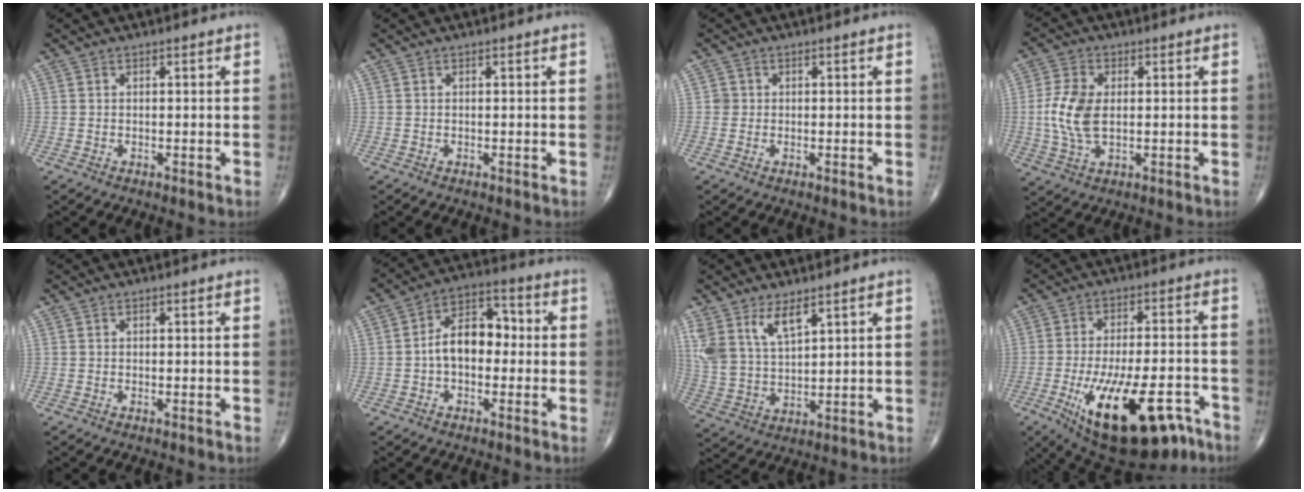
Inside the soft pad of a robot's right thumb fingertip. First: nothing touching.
{"total": 0.0}
{"total": 1.2, "force": [0.0, 1.2, 0.1], "torque": [0.007, 0.003, 0.000]}
{"total": 8.6, "force": [0.3, 4.8, 7.1], "torque": [-0.161, 0.000, 0.009]}
{"total": 0.0}
{"total": 9.9, "force": [-0.7, 6.3, 7.6], "torque": [-0.105, 0.037, -0.025]}
{"total": 8.8, "force": [5.4, 3.6, 5.9], "torque": [-0.111, -0.024, 0.118]}
{"total": 22.4, "force": [-11.0, 9.1, 17.3], "torque": [-0.258, 0.028, -0.155]}